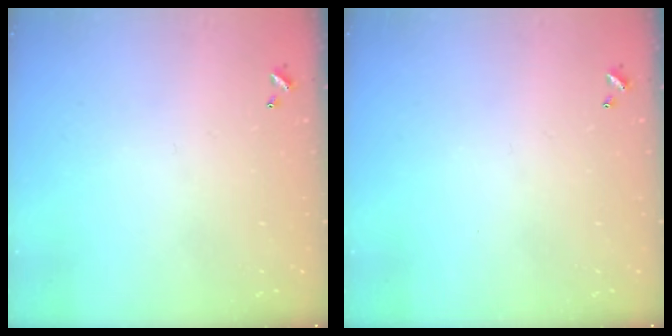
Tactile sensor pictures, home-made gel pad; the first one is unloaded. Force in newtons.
{"total": 0.0}